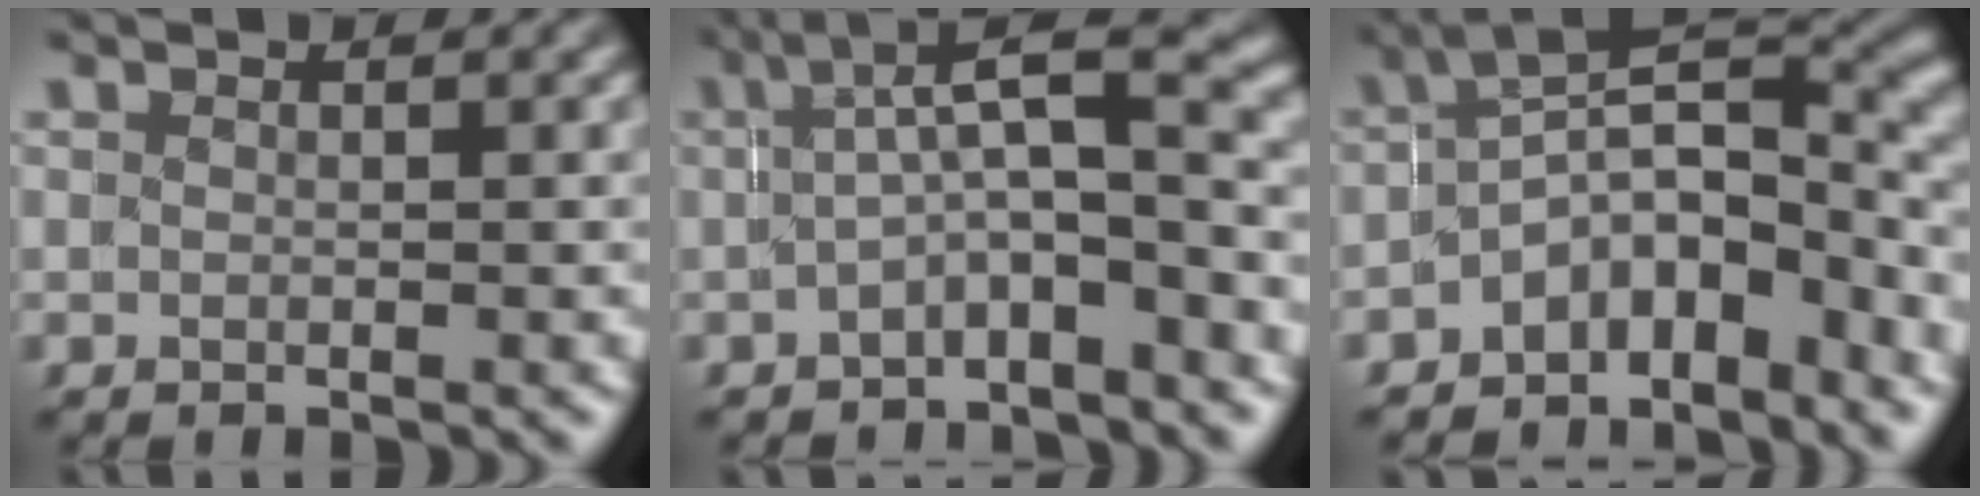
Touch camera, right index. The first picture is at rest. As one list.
[{"total": 6.3, "force": [-0.6, 2.5, 5.7], "torque": [-0.067, 0.006, -0.009]}, {"total": 10.7, "force": [-2.3, 6.1, 8.5], "torque": [-0.114, -0.017, -0.036]}]